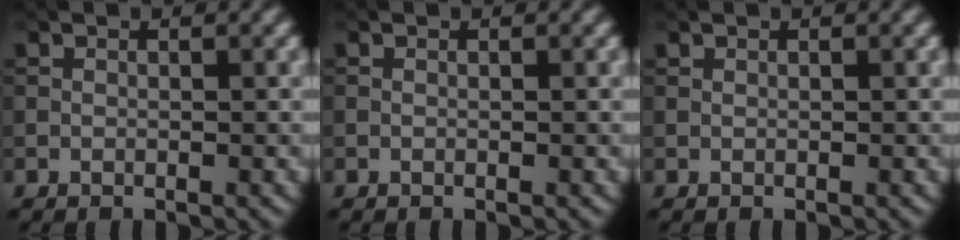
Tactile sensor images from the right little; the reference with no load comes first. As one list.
[{"total": 0.0}, {"total": 0.0}]